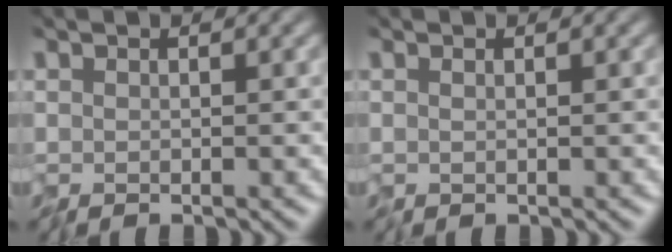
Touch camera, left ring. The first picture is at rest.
{"total": 0.0}